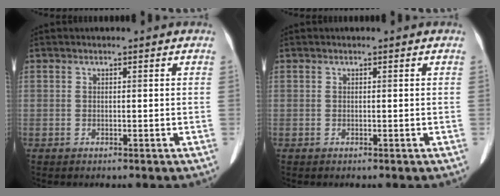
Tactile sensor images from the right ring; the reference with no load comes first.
{"total": 0.0}